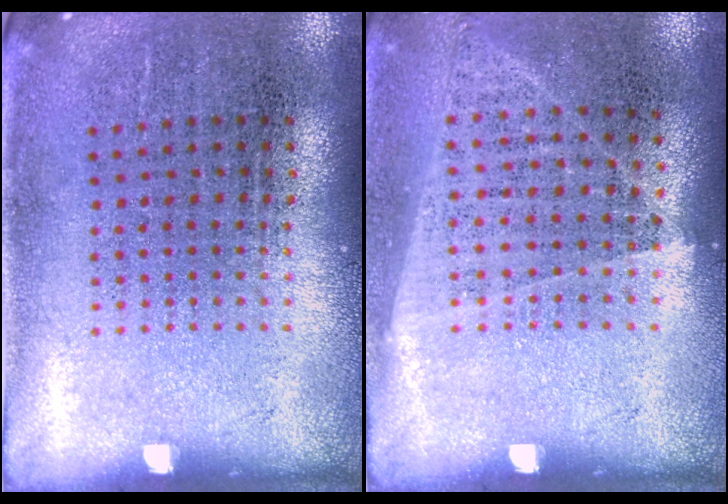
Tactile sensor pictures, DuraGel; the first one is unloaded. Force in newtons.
{"total": 1.0, "press": 0.9, "slide": 0.5}